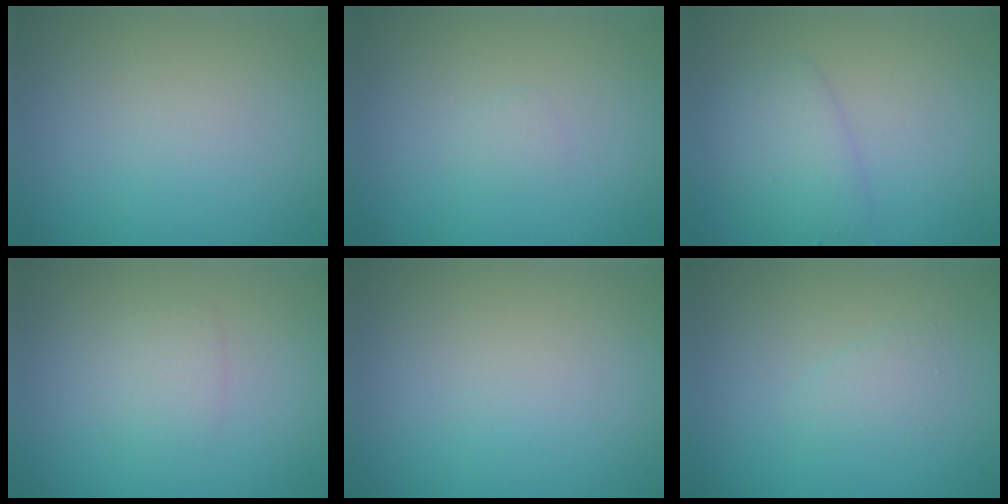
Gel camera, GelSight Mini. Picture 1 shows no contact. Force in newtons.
{"total": 0.6, "press": 0.6, "slide": 0.0}
{"total": 2.4, "press": 2.4, "slide": 0.1}
{"total": 1.4, "press": 1.4, "slide": 0.0}
{"total": 0.0}
{"total": 1.1, "press": 1.1, "slide": 0.1}